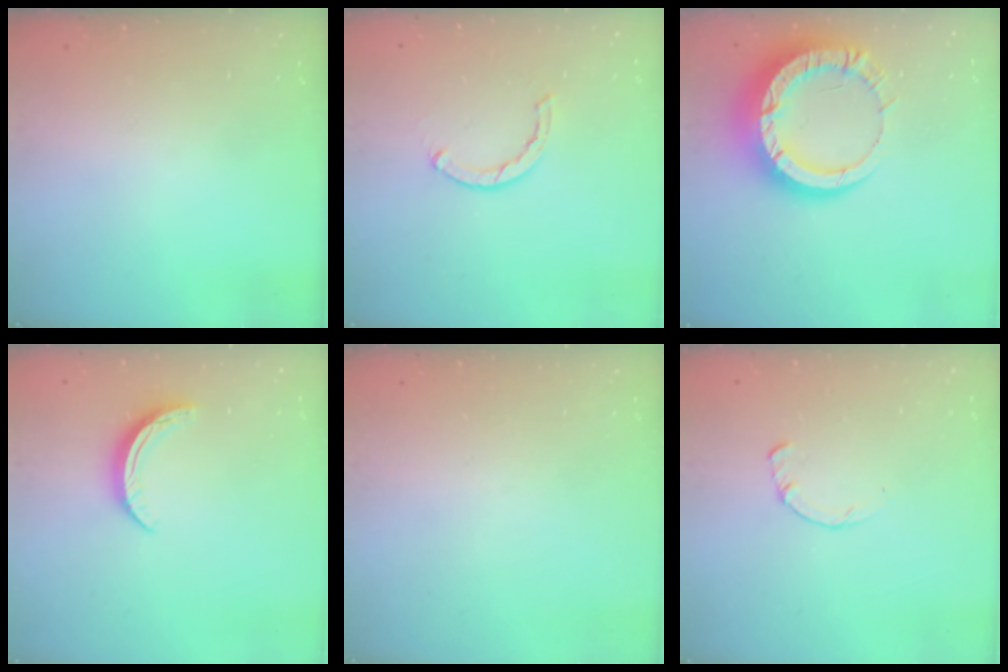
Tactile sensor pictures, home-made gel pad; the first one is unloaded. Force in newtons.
{"total": 2.1, "press": 2.1, "slide": 0.2}
{"total": 16.8, "press": 16.7, "slide": 1.7}
{"total": 6.3, "press": 6.3, "slide": 0.6}
{"total": 0.0}
{"total": 2.2, "press": 2.2, "slide": 0.3}